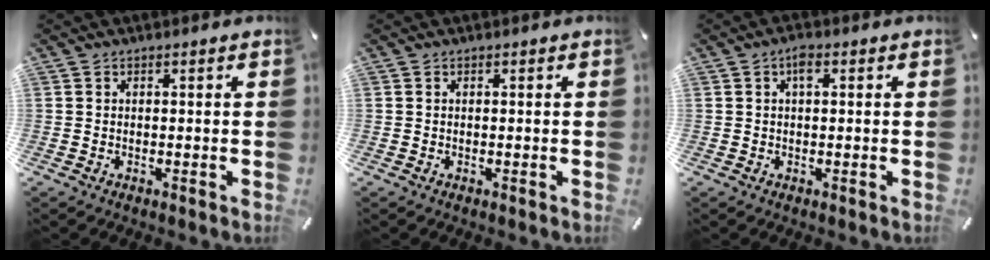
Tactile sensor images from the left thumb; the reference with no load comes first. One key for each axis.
{"total": 0.0}
{"total": 2.3, "fx": 0.7, "fy": 1.0, "fz": 1.9, "tx": -0.033, "ty": 0.004, "tz": 0.008}